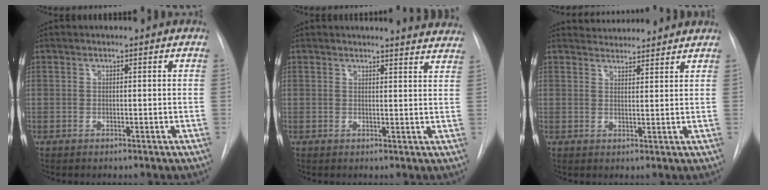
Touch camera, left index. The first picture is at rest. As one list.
[{"total": 8.0, "force": [7.9, 0.3, 1.2], "torque": [-0.002, -0.036, 0.062]}, {"total": 5.3, "force": [5.2, 0.8, 0.6], "torque": [-0.010, 0.017, 0.067]}]